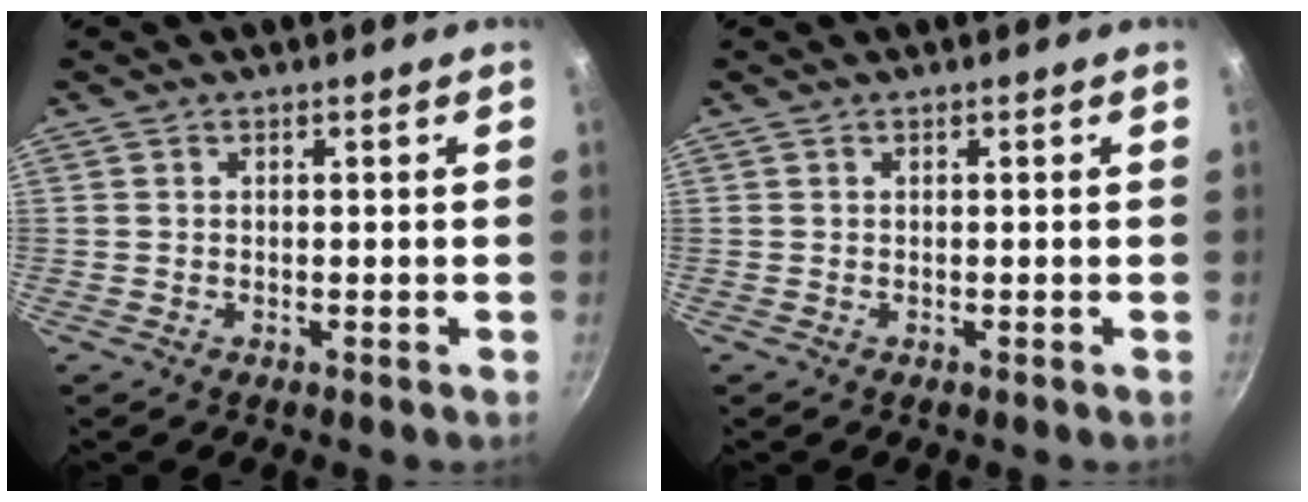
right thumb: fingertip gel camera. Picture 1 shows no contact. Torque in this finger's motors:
{"motor_torque": [0.02, 0.01, 0.08, -0.04, 0.03]}